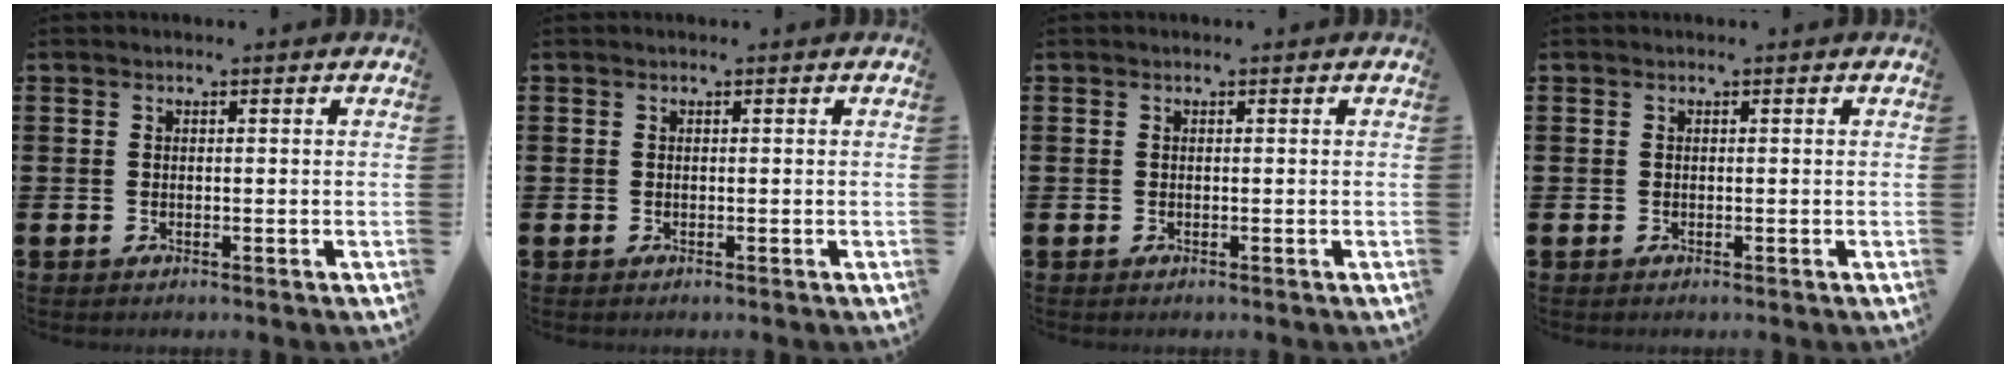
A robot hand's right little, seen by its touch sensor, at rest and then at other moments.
{"total": 0.0}
{"total": 0.0}
{"total": 0.0}